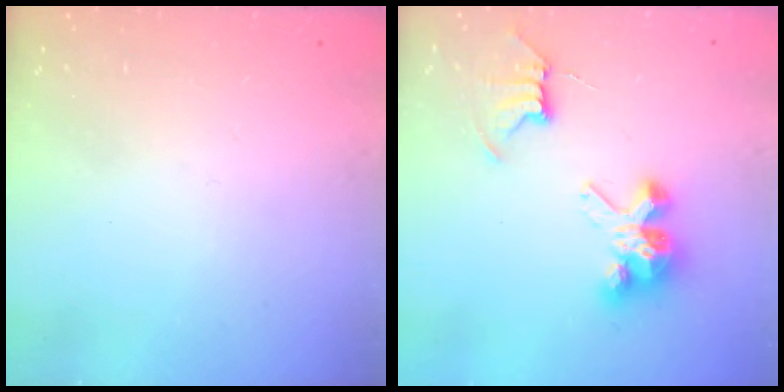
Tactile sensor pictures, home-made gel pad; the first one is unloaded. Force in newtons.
{"total": 8.0, "press": 8.0, "slide": 0.5}